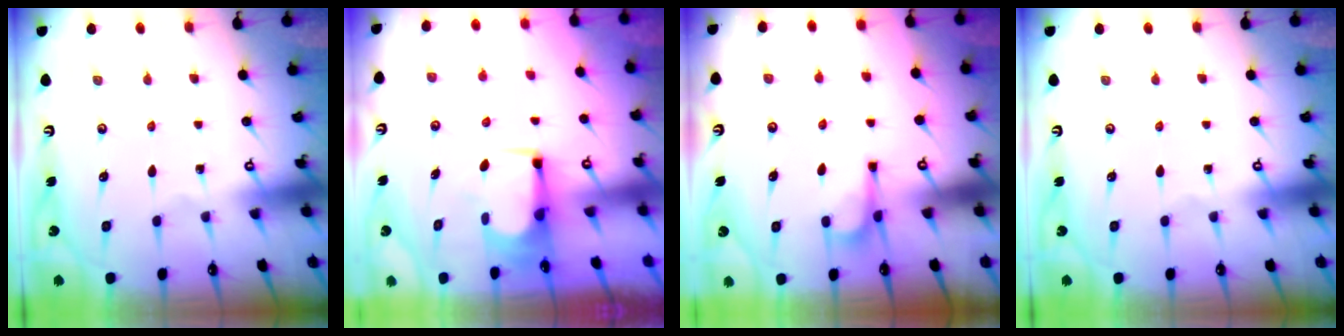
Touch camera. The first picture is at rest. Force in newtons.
{"total": 2.2, "press": 2.2, "slide": 0.2}
{"total": 3.6, "press": 3.5, "slide": 0.6}
{"total": 0.0}